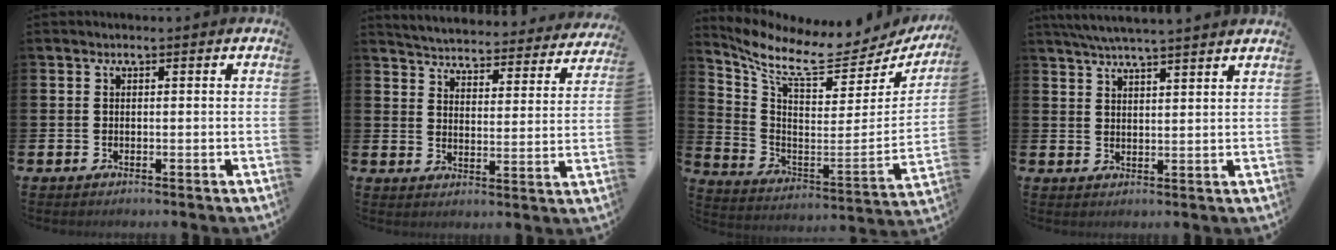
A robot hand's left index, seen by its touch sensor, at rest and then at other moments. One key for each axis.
{"total": 4.4, "fx": 4.3, "fy": 0.4, "fz": 0.4, "tx": -0.031, "ty": -0.042, "tz": 0.071}
{"total": 9.7, "fx": 8.4, "fy": 2.2, "fz": 4.2, "tx": -0.110, "ty": -0.077, "tz": 0.136}
{"total": 4.8, "fx": 4.6, "fy": -0.6, "fz": 1.3, "tx": -0.040, "ty": -0.013, "tz": 0.085}